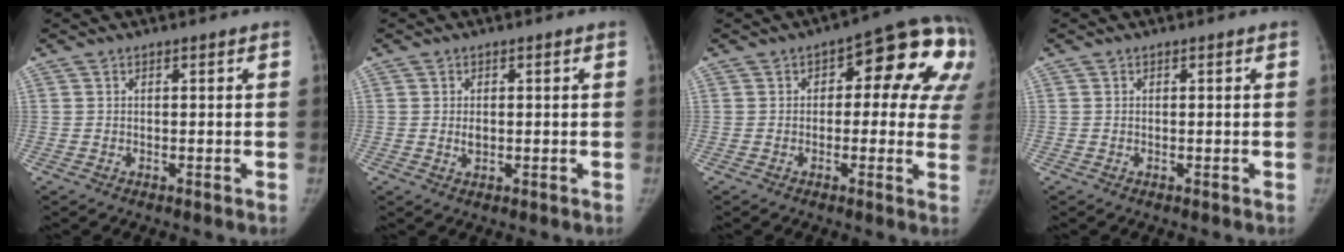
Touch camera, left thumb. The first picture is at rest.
{"total": 1.6, "force": [0.0, 1.1, 1.2], "torque": [-0.013, -0.001, 0.001]}
{"total": 16.5, "force": [4.4, 8.5, 13.4], "torque": [-0.096, 0.012, 0.036]}
{"total": 0.0}